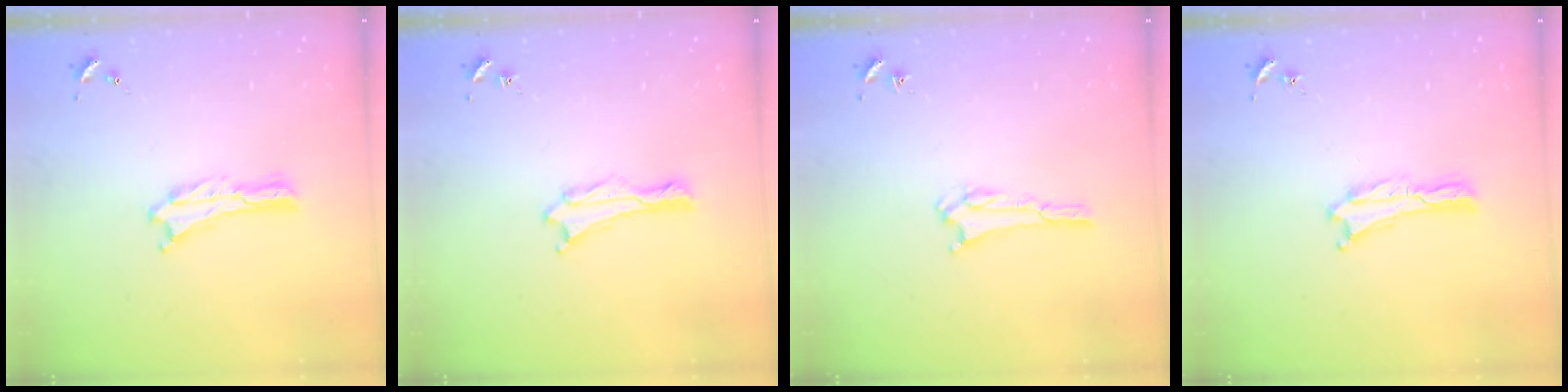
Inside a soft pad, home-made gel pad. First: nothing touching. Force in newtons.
{"total": 0.8, "press": 0.7, "slide": 0.1}
{"total": 1.9, "press": 1.9, "slide": 0.2}
{"total": 0.0}